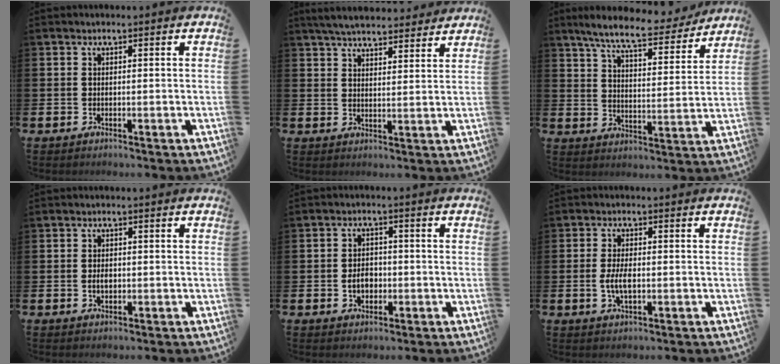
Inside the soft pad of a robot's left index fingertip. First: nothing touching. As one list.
[{"total": 5.4, "force": [5.2, 1.0, 1.1], "torque": [-0.036, -0.023, 0.095]}, {"total": 8.5, "force": [7.6, 1.2, 3.6], "torque": [-0.094, -0.038, 0.132]}, {"total": 1.8, "force": [-0.1, 1.1, 1.4], "torque": [-0.016, 0.002, -0.007]}, {"total": 3.4, "force": [-0.7, 2.5, 2.2], "torque": [-0.026, -0.002, -0.020]}, {"total": 3.8, "force": [-0.4, 1.8, 3.3], "torque": [-0.059, -0.002, -0.012]}]